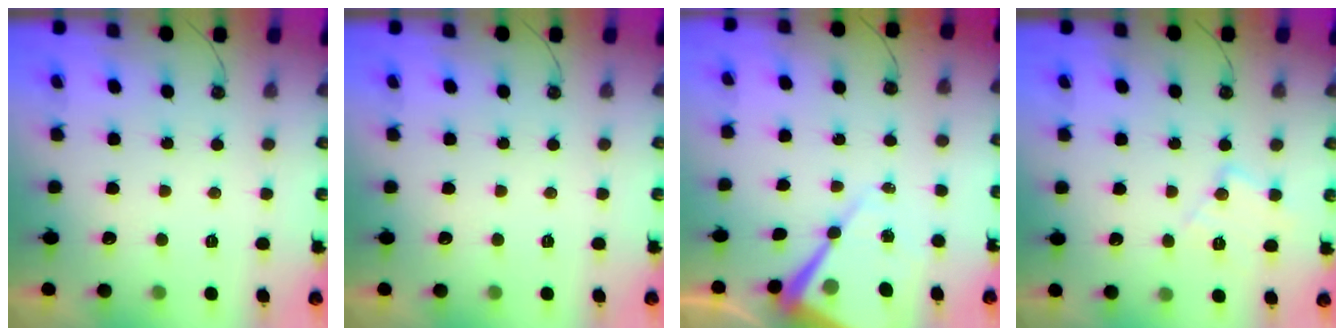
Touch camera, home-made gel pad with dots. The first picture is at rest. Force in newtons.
{"total": 0.0}
{"total": 13.5, "press": 13.5, "slide": 1.0}
{"total": 10.1, "press": 10.1, "slide": 0.7}